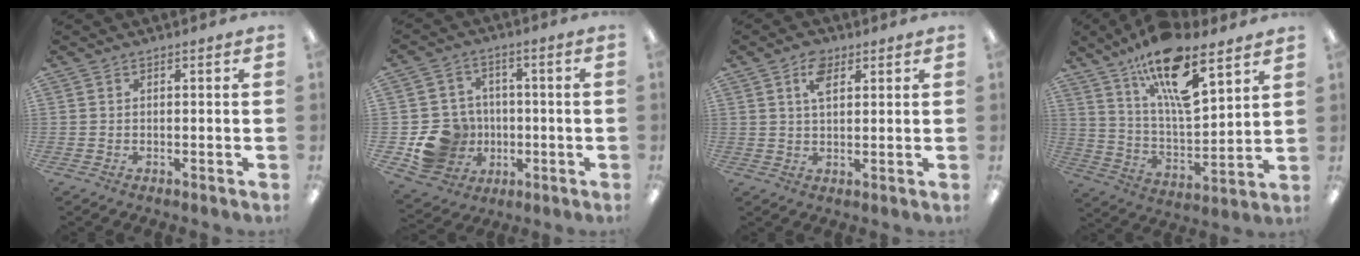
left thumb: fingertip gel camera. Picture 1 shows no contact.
{"total": 12.1, "force": [-2.9, 11.2, 3.7], "torque": [-0.090, 0.031, -0.037]}
{"total": 5.8, "force": [2.9, 3.2, 3.9], "torque": [-0.079, 0.005, 0.049]}
{"total": 18.9, "force": [12.6, 6.5, 12.4], "torque": [-0.208, -0.072, 0.214]}